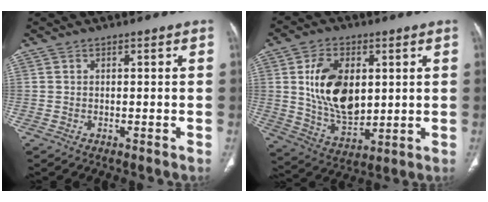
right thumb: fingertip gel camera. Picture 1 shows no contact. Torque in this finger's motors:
{"motor_torque": [0.74, 3.44, 1.31, 0.06, 0.39]}